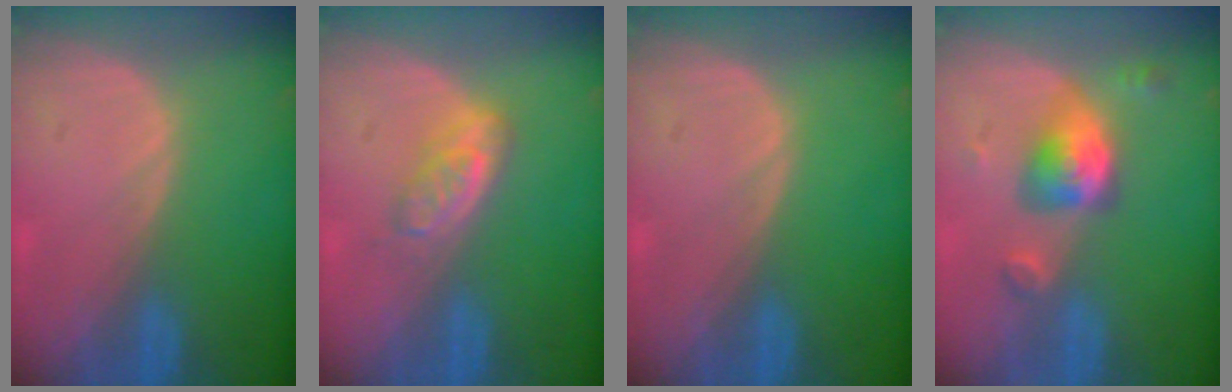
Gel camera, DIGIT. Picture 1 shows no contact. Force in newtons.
{"total": 4.3, "press": 4.0, "slide": 1.3}
{"total": 0.0}
{"total": 5.5, "press": 5.4, "slide": 1.0}